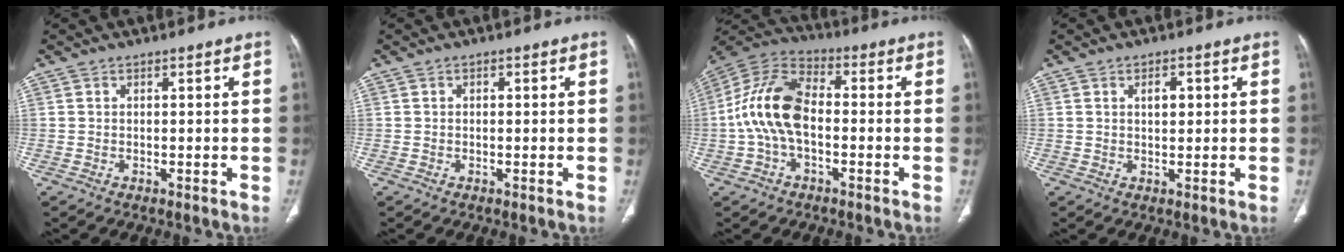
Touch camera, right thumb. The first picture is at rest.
{"total": 0.6, "force": [0.2, 0.4, 0.4], "torque": [-0.006, 0.003, 0.002]}
{"total": 13.2, "force": [-1.4, 7.6, 10.7], "torque": [-0.218, 0.037, -0.036]}
{"total": 2.7, "force": [0.8, 1.5, 2.1], "torque": [-0.026, -0.001, 0.013]}